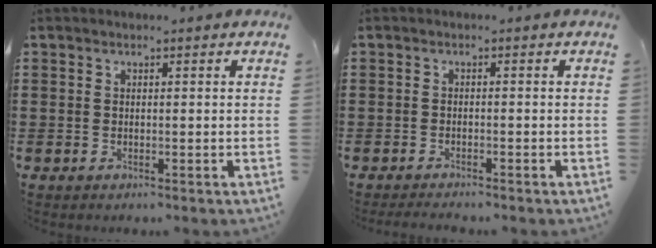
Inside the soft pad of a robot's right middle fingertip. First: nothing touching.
{"total": 1.3, "force": [-1.3, 0.0, 0.3], "torque": [-0.007, 0.000, -0.025]}